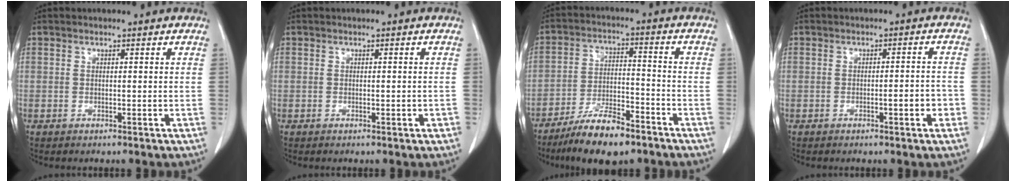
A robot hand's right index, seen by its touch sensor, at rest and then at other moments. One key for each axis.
{"total": 1.0, "fx": -0.3, "fy": 0.3, "fz": 0.9, "tx": -0.015, "ty": 0.003, "tz": 0.001}
{"total": 10.6, "fx": -7.8, "fy": 2.9, "fz": 6.6, "tx": -0.120, "ty": -0.008, "tz": -0.137}
{"total": 3.2, "fx": -1.2, "fy": 0.5, "fz": 3.0, "tx": -0.040, "ty": 0.004, "tz": -0.016}